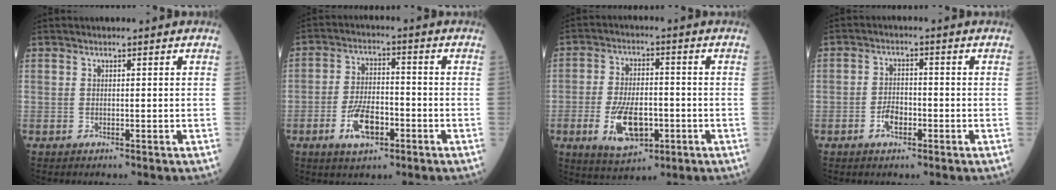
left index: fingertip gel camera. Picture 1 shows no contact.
{"total": 7.4, "force": [-3.4, 3.2, 5.8], "torque": [-0.118, 0.002, -0.061]}
{"total": 9.6, "force": [-3.1, 4.5, 7.9], "torque": [-0.159, -0.004, -0.049]}
{"total": 3.3, "force": [-1.6, 1.6, 2.3], "torque": [-0.047, 0.005, -0.031]}